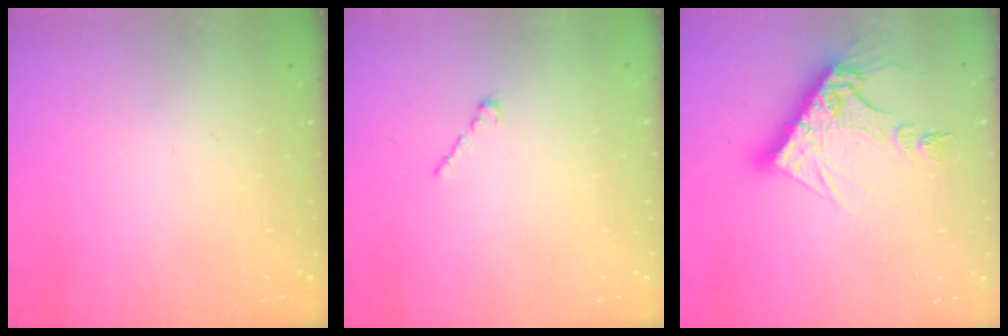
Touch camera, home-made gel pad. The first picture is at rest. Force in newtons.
{"total": 1.7, "press": 1.7, "slide": 0.5}
{"total": 12.9, "press": 12.8, "slide": 1.3}